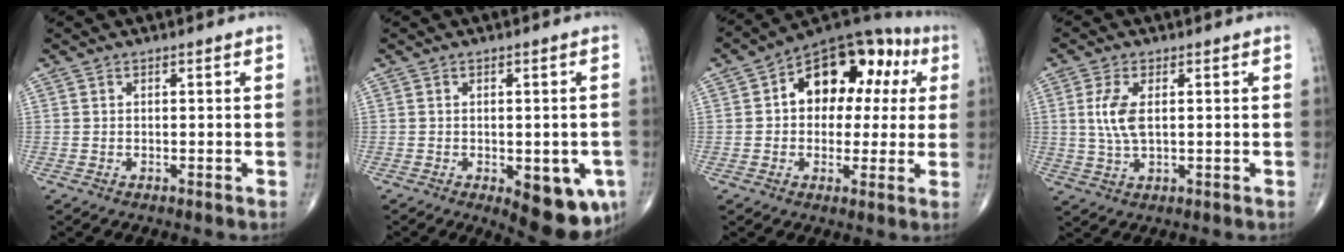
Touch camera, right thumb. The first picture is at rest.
{"total": 11.0, "force": [-3.9, 4.9, 9.1], "torque": [-0.086, -0.006, -0.038]}
{"total": 17.5, "force": [3.9, 11.6, 12.6], "torque": [-0.120, 0.035, 0.049]}
{"total": 5.8, "force": [0.9, 2.6, 5.1], "torque": [-0.116, -0.001, 0.020]}